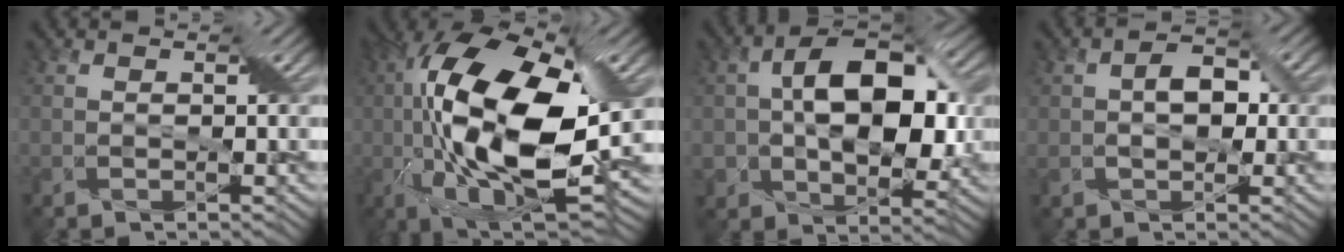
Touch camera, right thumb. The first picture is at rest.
{"total": 20.6, "force": [-0.4, 9.3, 18.4], "torque": [-0.356, 0.011, -0.027]}
{"total": 13.4, "force": [1.2, 8.3, 10.4], "torque": [-0.170, 0.007, 0.017]}
{"total": 4.7, "force": [0.0, 3.1, 3.5], "torque": [-0.062, 0.008, -0.003]}